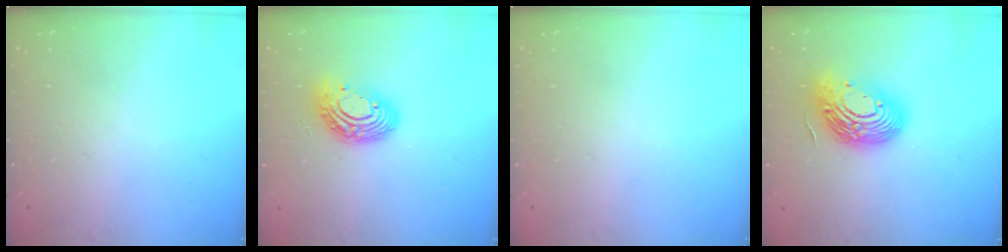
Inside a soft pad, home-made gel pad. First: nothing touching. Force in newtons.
{"total": 12.3, "press": 12.3, "slide": 1.0}
{"total": 0.0}
{"total": 17.5, "press": 17.5, "slide": 1.3}